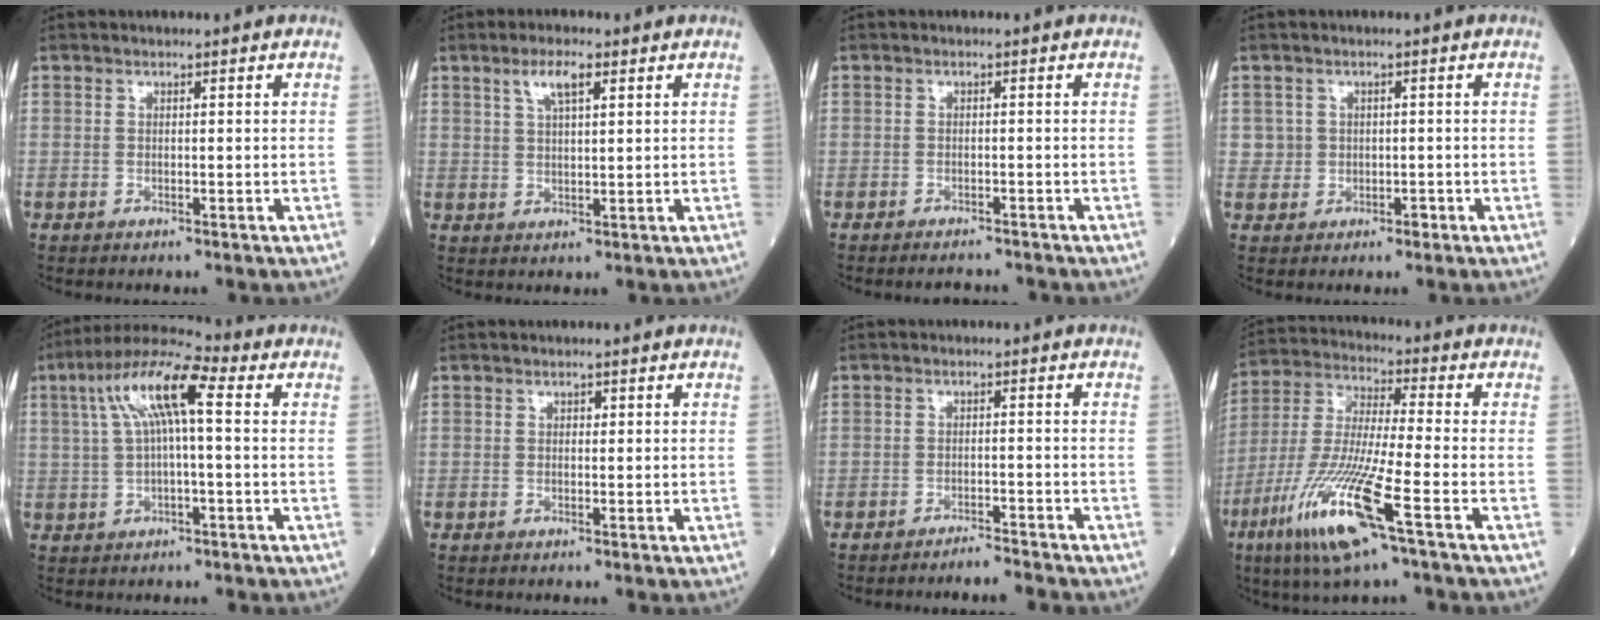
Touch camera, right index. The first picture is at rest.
{"total": 4.3, "force": [2.3, 0.9, 3.5], "torque": [-0.073, 0.007, 0.046]}
{"total": 2.5, "force": [-2.4, 0.5, 0.4], "torque": [-0.004, -0.005, -0.033]}
{"total": 2.5, "force": [0.0, 2.4, 0.3], "torque": [0.001, 0.005, 0.004]}
{"total": 10.7, "force": [2.7, 1.9, 10.2], "torque": [-0.204, 0.038, 0.044]}
{"total": 0.5, "force": [0.2, 0.4, 0.3], "torque": [-0.003, 0.000, 0.001]}
{"total": 2.9, "force": [-2.8, -0.7, 0.2], "torque": [0.000, -0.011, -0.046]}
{"total": 15.8, "force": [-7.5, 0.7, 13.9], "torque": [-0.301, -0.031, -0.144]}